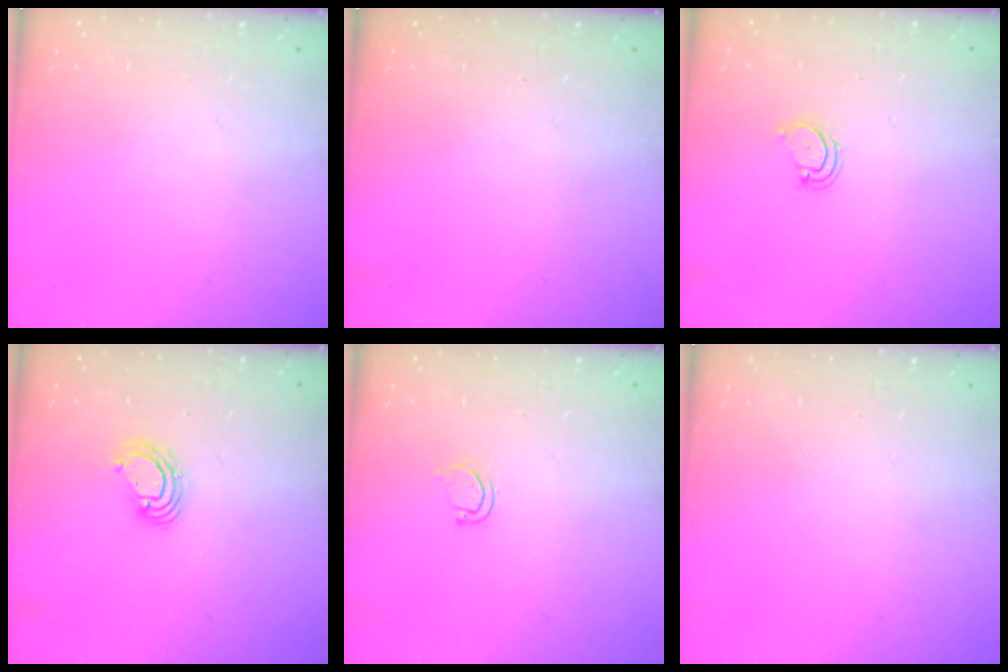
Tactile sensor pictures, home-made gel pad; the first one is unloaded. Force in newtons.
{"total": 0.0}
{"total": 4.0, "press": 3.9, "slide": 0.4}
{"total": 5.6, "press": 5.6, "slide": 0.4}
{"total": 4.6, "press": 4.4, "slide": 1.2}
{"total": 0.0}